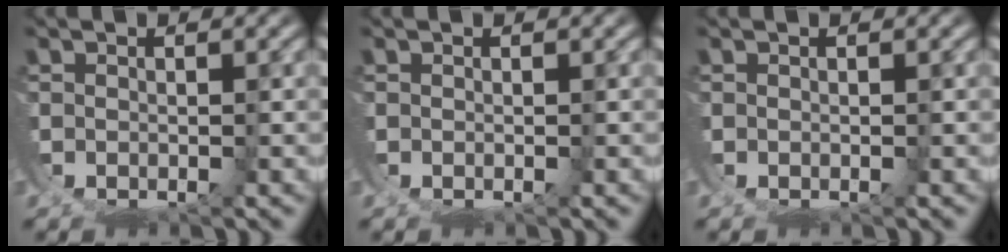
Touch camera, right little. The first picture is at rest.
{"total": 0.0}
{"total": 0.0}